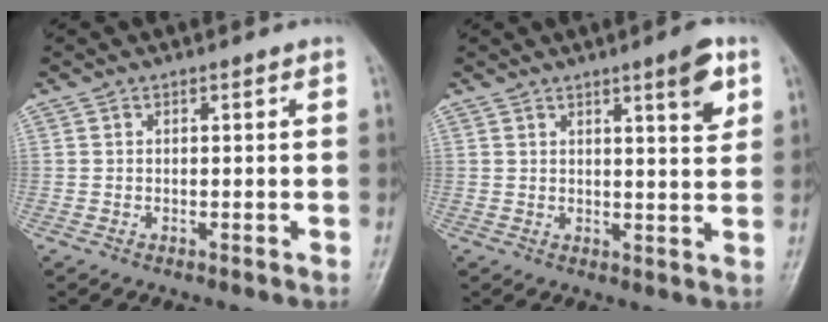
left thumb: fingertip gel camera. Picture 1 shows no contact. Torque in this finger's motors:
{"motor_torque": [0.01, -0.05, 0.03, -0.27, 0.06]}